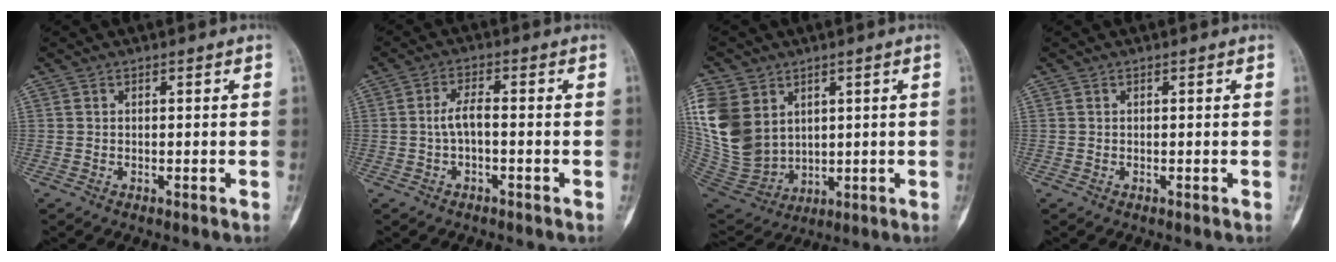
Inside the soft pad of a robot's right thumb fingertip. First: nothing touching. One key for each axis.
{"total": 3.5, "fx": -0.6, "fy": 1.3, "fz": 3.2, "tx": -0.065, "ty": 0.014, "tz": -0.014}
{"total": 17.2, "fx": 5.2, "fy": 13.1, "fz": 9.8, "tx": -0.215, "ty": -0.018, "tz": 0.128}
{"total": 0.0}